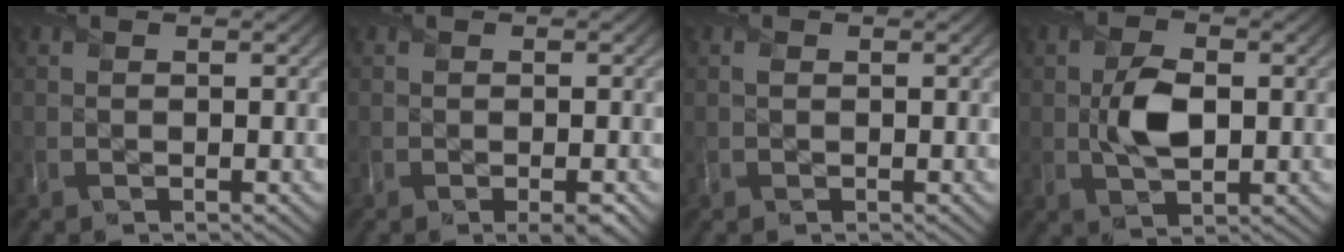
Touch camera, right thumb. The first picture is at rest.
{"total": 1.8, "force": [-0.9, 0.3, 1.5], "torque": [-0.022, -0.003, -0.014]}
{"total": 0.0}
{"total": 5.3, "force": [-0.2, 3.3, 4.2], "torque": [-0.087, -0.007, -0.002]}